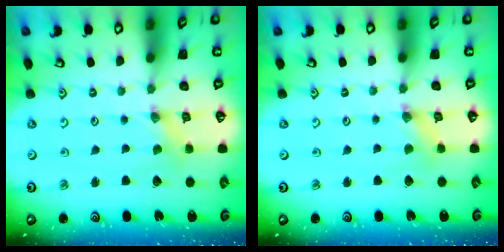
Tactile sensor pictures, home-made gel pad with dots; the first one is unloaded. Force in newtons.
{"total": 1.3, "press": 1.3, "slide": 0.3}